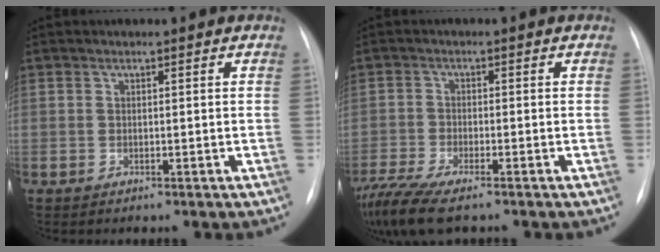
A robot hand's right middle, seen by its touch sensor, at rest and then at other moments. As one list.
[{"total": 9.3, "force": [-7.3, 1.6, 5.6], "torque": [-0.114, -0.019, -0.127]}]